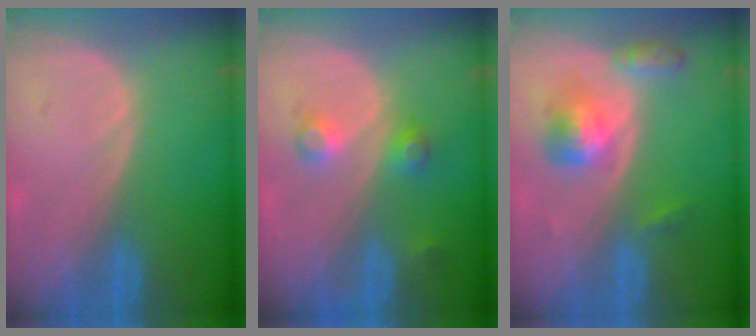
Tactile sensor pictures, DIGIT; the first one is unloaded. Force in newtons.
{"total": 3.6, "press": 3.4, "slide": 1.1}
{"total": 5.2, "press": 4.9, "slide": 1.7}